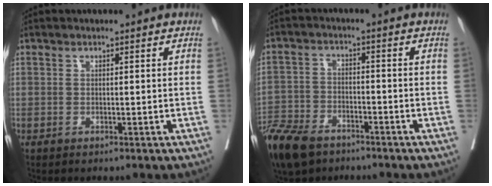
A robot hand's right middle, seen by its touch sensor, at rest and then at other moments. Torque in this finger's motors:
{"motor_torque": [1.07, -1.08, 0.42, 0.05]}